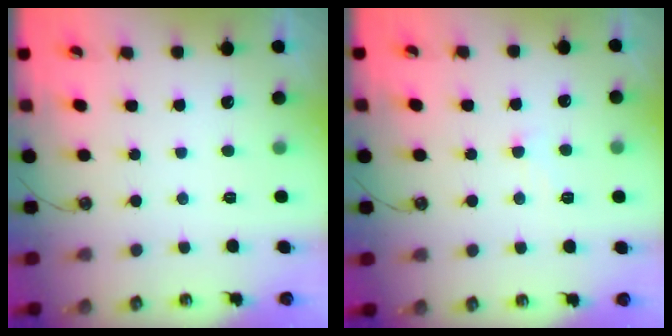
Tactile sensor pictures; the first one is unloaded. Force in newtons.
{"total": 0.8, "press": 0.5, "slide": 0.6}